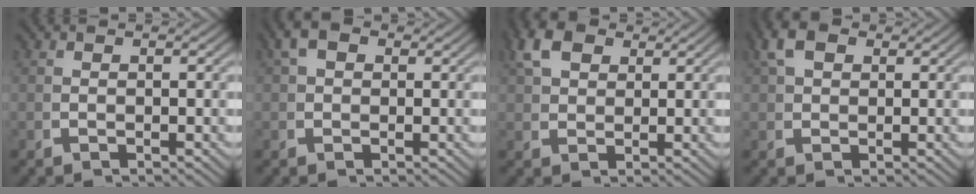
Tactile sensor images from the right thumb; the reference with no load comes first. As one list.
[{"total": 2.5, "force": [1.2, 1.6, 1.6], "torque": [-0.030, -0.001, 0.020]}, {"total": 4.2, "force": [3.1, 1.9, 2.0], "torque": [-0.038, 0.005, 0.060]}, {"total": 3.2, "force": [2.1, 1.6, 1.7], "torque": [-0.038, 0.002, 0.041]}]